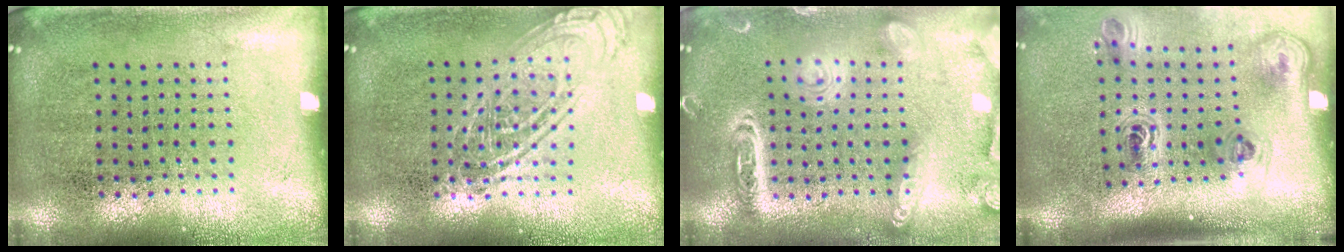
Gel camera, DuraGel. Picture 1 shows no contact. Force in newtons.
{"total": 2.6, "press": 2.6, "slide": 0.3}
{"total": 4.0, "press": 4.0, "slide": 0.4}
{"total": 2.3, "press": 1.5, "slide": 1.7}